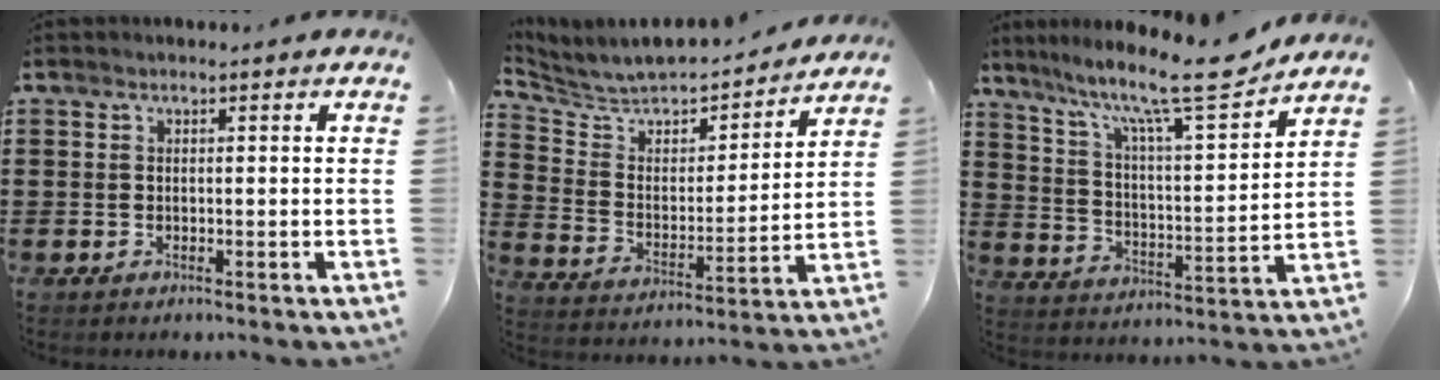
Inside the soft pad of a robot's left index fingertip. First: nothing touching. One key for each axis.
{"total": 5.0, "fx": 4.7, "fy": 1.6, "fz": 0.7, "tx": -0.048, "ty": -0.043, "tz": 0.074}
{"total": 12.8, "fx": 10.6, "fy": 1.1, "fz": 7.0, "tx": -0.151, "ty": -0.074, "tz": 0.172}